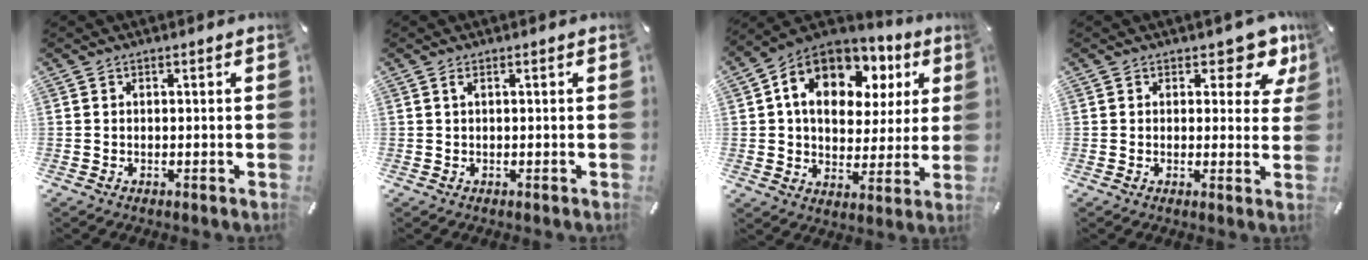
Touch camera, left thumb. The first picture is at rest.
{"total": 0.9, "force": [0.2, 0.1, 0.9], "torque": [-0.016, 0.001, 0.003]}
{"total": 16.0, "force": [6.8, 11.7, 8.6], "torque": [-0.146, -0.022, 0.124]}
{"total": 7.7, "force": [5.1, 4.0, 4.1], "torque": [-0.031, -0.036, 0.082]}